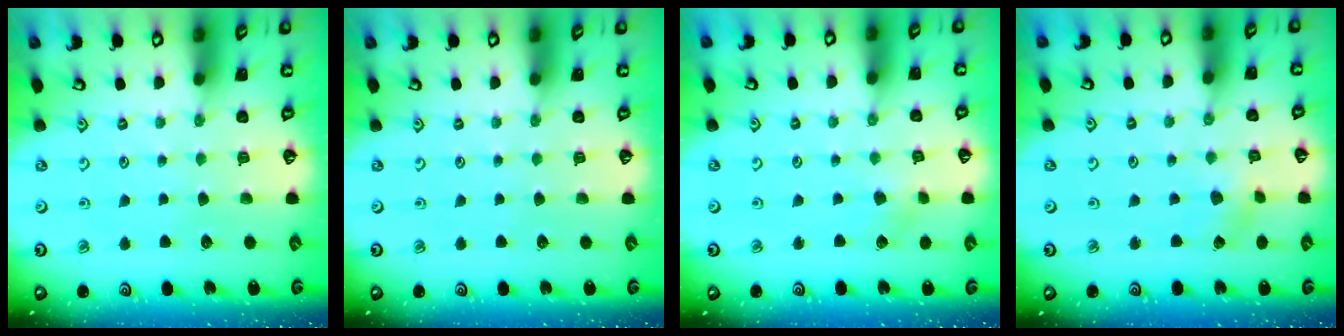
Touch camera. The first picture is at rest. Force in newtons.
{"total": 0.0}
{"total": 2.4, "press": 2.3, "slide": 0.4}
{"total": 2.7, "press": 2.6, "slide": 0.6}